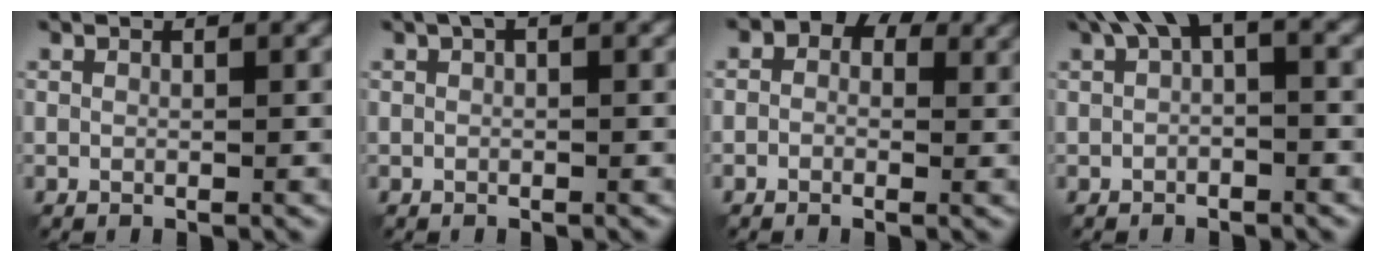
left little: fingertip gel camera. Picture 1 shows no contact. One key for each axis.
{"total": 1.3, "fx": 0.3, "fy": 0.7, "fz": 1.0, "tx": -0.017, "ty": 0.002, "tz": 0.008}
{"total": 6.6, "fx": 2.5, "fy": 5.0, "fz": 3.4, "tx": -0.035, "ty": 0.023, "tz": 0.001}
{"total": 5.2, "fx": 1.6, "fy": 2.4, "fz": 4.4, "tx": -0.073, "ty": 0.020, "tz": 0.024}